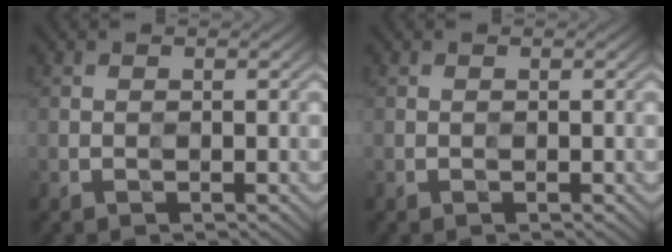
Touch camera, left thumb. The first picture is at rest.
{"total": 0.0}